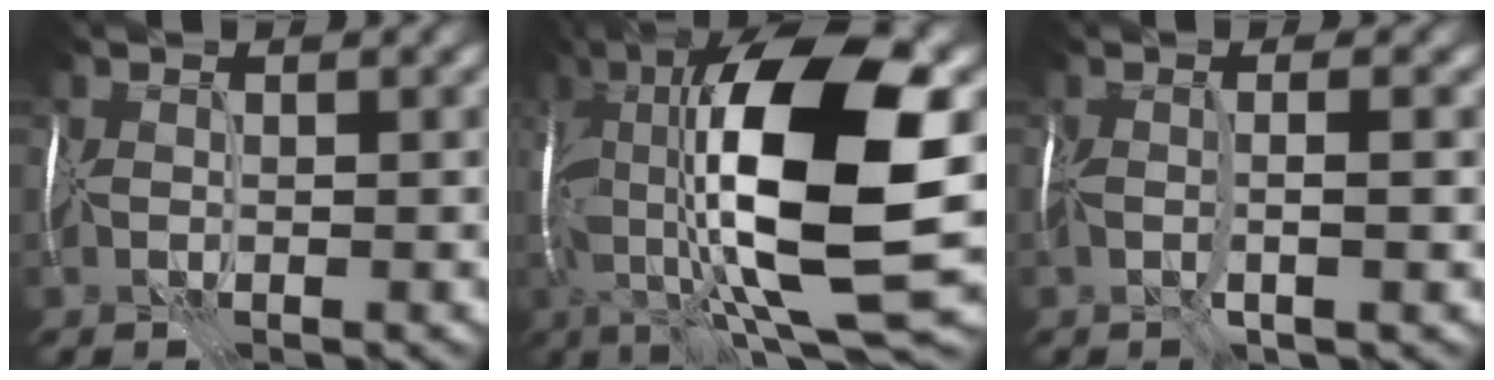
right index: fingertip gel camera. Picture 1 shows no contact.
{"total": 16.1, "force": [1.0, 5.4, 15.1], "torque": [-0.292, 0.006, 0.021]}
{"total": 1.7, "force": [-0.4, 0.0, 1.6], "torque": [-0.030, -0.003, -0.007]}